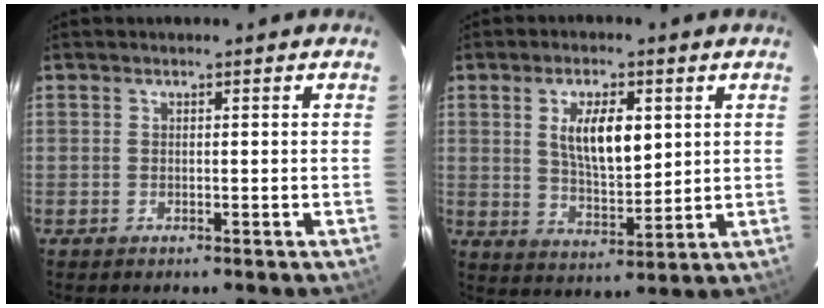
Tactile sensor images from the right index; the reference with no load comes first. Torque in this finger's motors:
{"motor_torque": [1.70, 0.32, 0.85, 0.21]}